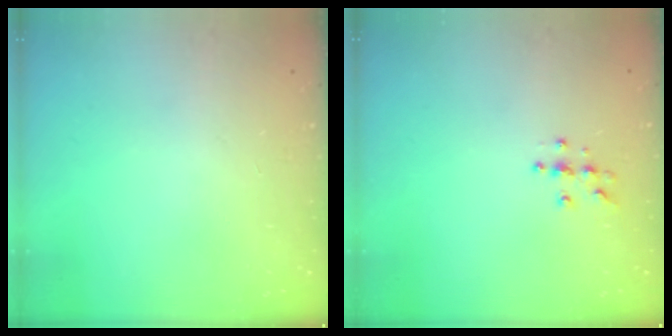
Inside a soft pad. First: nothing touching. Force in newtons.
{"total": 4.0, "press": 3.9, "slide": 0.4}